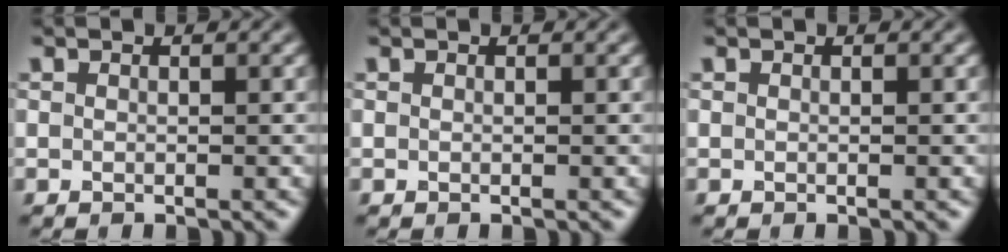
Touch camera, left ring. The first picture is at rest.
{"total": 0.0}
{"total": 0.0}